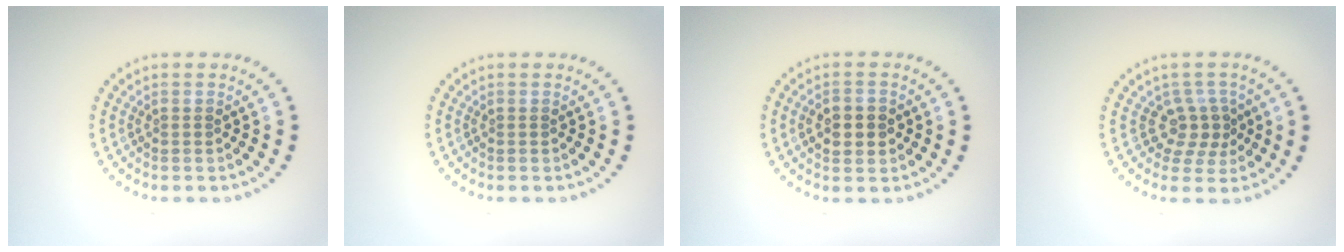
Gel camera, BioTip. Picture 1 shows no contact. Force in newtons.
{"total": 0.0}
{"total": 2.8, "press": 2.8, "slide": 0.4}
{"total": 2.8, "press": 2.0, "slide": 1.9}